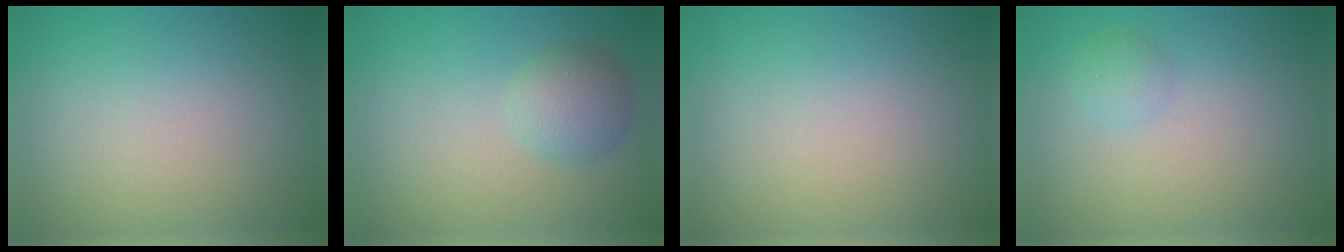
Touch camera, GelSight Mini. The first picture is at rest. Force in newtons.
{"total": 2.9, "press": 2.9, "slide": 0.1}
{"total": 0.0}
{"total": 1.2, "press": 1.2, "slide": 0.1}